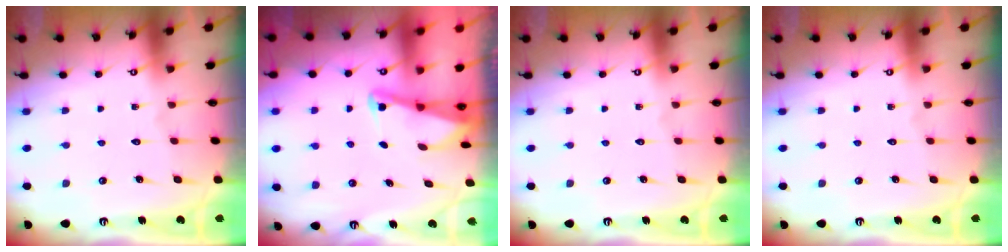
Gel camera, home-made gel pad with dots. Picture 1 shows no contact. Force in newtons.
{"total": 2.0, "press": 2.0, "slide": 0.3}
{"total": 0.0}
{"total": 0.0}